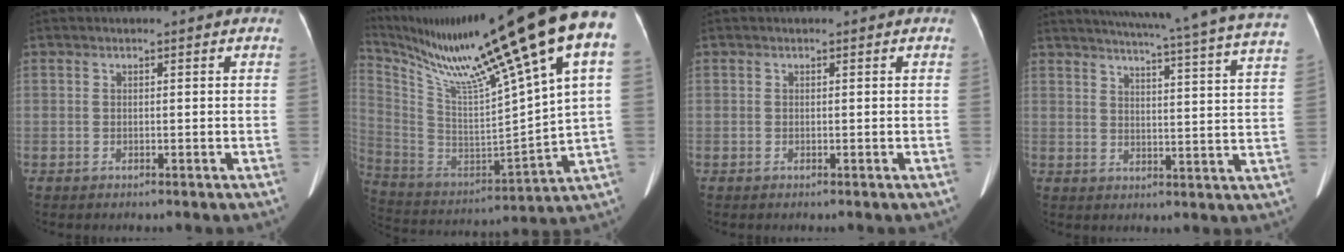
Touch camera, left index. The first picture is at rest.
{"total": 29.4, "force": [20.0, -0.1, 21.6], "torque": [-0.380, -0.028, 0.326]}
{"total": 0.0}
{"total": 25.4, "force": [22.5, -0.9, 11.6], "torque": [-0.175, -0.057, 0.265]}